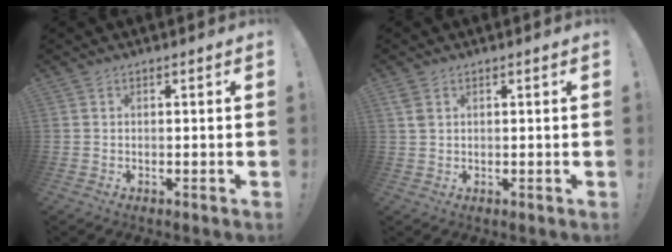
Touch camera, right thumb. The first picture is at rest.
{"total": 2.4, "force": [1.2, 1.6, 1.4], "torque": [-0.029, 0.003, 0.023]}